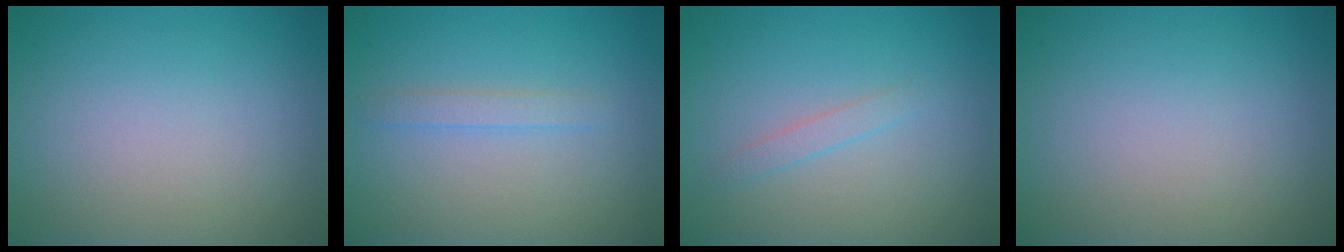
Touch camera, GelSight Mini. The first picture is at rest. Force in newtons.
{"total": 1.2, "press": 1.2, "slide": 0.2}
{"total": 1.0, "press": 1.0, "slide": 0.0}
{"total": 0.0}